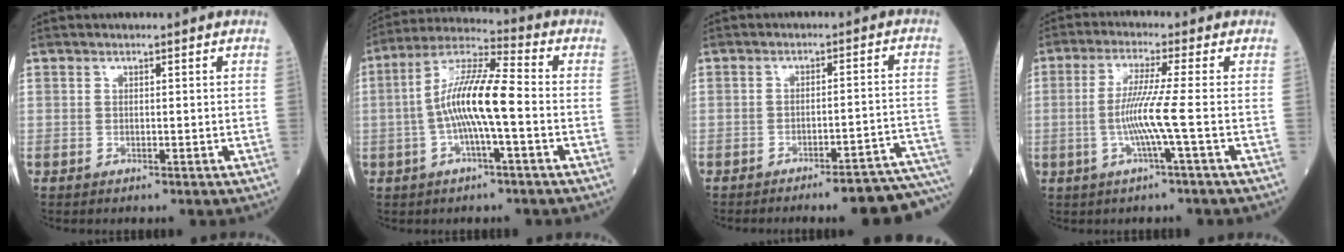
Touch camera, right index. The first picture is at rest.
{"total": 11.0, "force": [-1.6, 1.2, 10.8], "torque": [-0.207, 0.018, -0.039]}
{"total": 12.8, "force": [-11.6, -0.7, 5.5], "torque": [-0.009, 0.019, -0.137]}
{"total": 6.4, "force": [-1.3, -1.5, 6.1], "torque": [-0.127, -0.003, -0.029]}